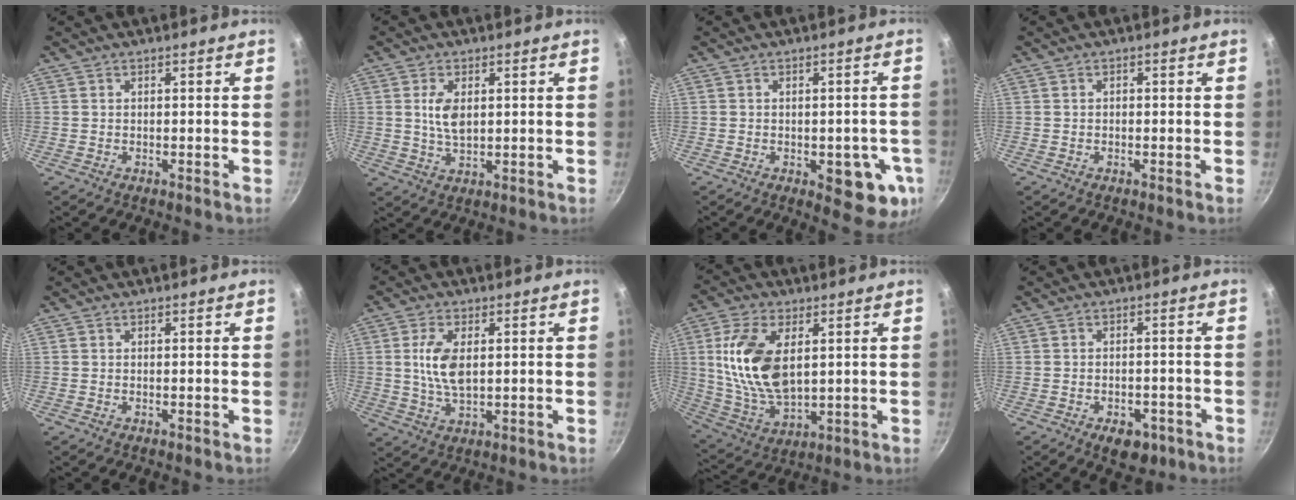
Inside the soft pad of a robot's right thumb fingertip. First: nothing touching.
{"total": 5.3, "force": [1.0, 2.9, 4.4], "torque": [-0.082, -0.007, 0.022]}
{"total": 9.1, "force": [-3.3, 3.8, 7.6], "torque": [-0.065, 0.009, -0.031]}
{"total": 0.6, "force": [-0.1, 0.5, 0.4], "torque": [-0.002, 0.002, -0.005]}
{"total": 0.0}
{"total": 7.7, "force": [1.1, 3.9, 6.5], "torque": [-0.132, -0.006, 0.024]}
{"total": 16.3, "force": [3.3, 8.7, 13.4], "torque": [-0.261, -0.014, 0.072]}
{"total": 5.9, "force": [-3.3, 3.4, 3.6], "torque": [-0.034, 0.014, -0.043]}